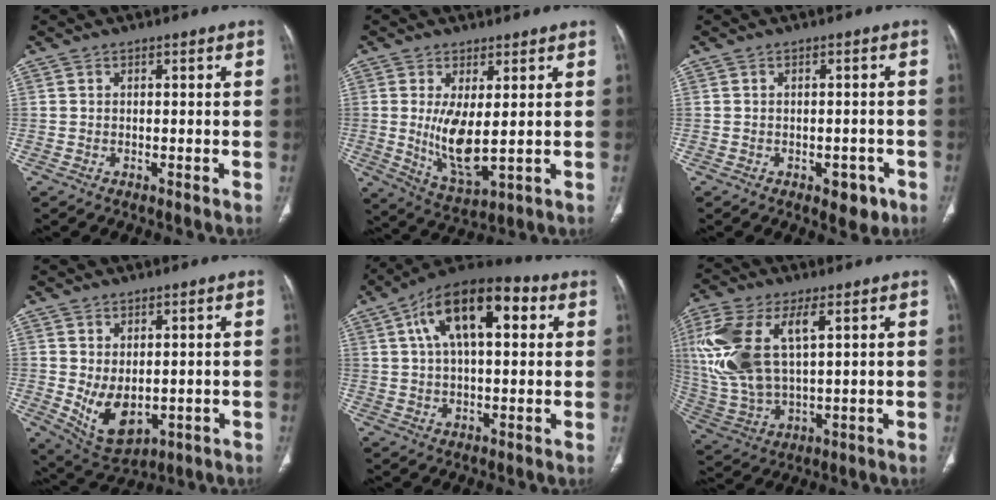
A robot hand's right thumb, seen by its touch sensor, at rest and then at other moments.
{"total": 8.7, "force": [0.6, 3.0, 8.1], "torque": [-0.154, -0.031, 0.027]}
{"total": 4.2, "force": [-2.1, 2.5, 2.7], "torque": [-0.015, 0.011, -0.020]}
{"total": 8.7, "force": [-0.5, 5.4, 6.8], "torque": [-0.104, -0.012, 0.018]}
{"total": 17.1, "force": [5.5, 7.9, 14.2], "torque": [-0.218, 0.019, 0.082]}
{"total": 17.7, "force": [5.2, 8.6, 14.6], "torque": [-0.326, -0.008, 0.109]}